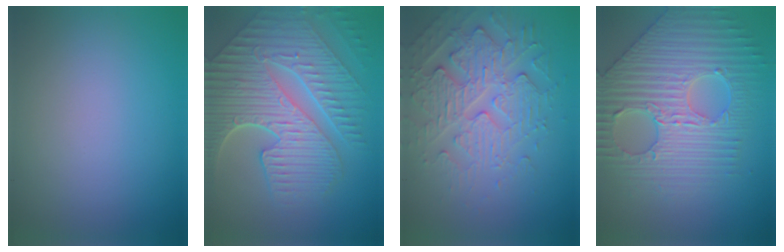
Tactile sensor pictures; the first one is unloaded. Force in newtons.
{"total": 10.2, "press": 6.9, "slide": 7.5}
{"total": 4.7, "press": 4.2, "slide": 2.3}
{"total": 6.4, "press": 5.5, "slide": 3.3}